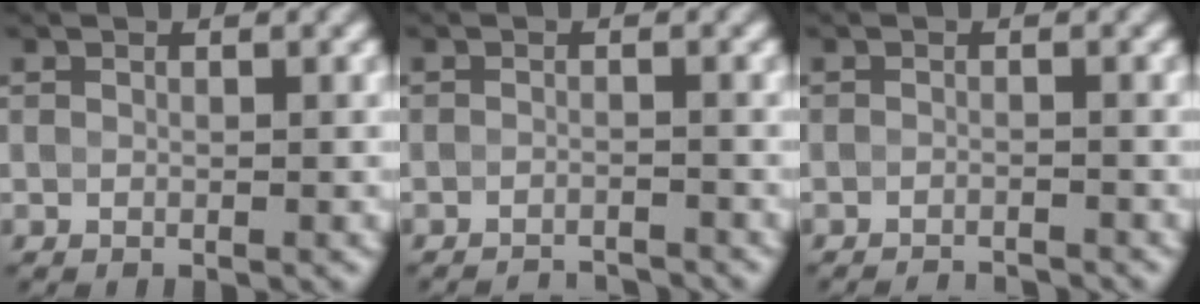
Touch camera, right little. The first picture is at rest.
{"total": 2.7, "force": [-2.6, 0.3, 0.6], "torque": [0.007, -0.003, -0.038]}
{"total": 2.4, "force": [-2.2, 0.3, 0.7], "torque": [0.007, -0.004, -0.032]}